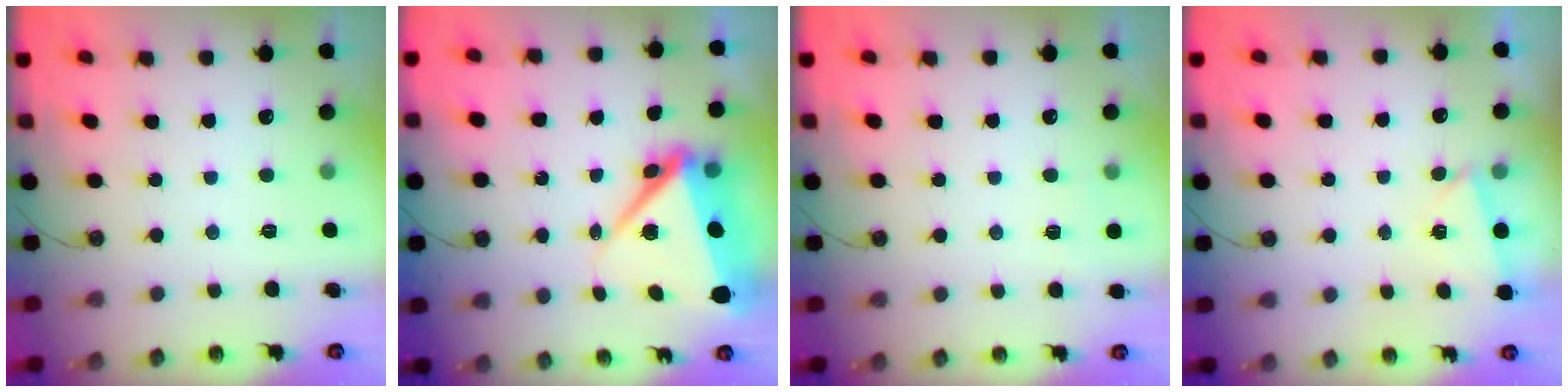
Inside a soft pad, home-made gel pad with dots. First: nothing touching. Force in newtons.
{"total": 10.6, "press": 10.5, "slide": 1.7}
{"total": 2.8, "press": 2.3, "slide": 1.5}
{"total": 2.4, "press": 1.8, "slide": 1.7}